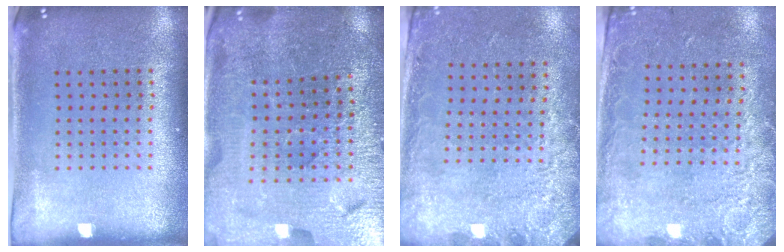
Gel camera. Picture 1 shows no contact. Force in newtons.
{"total": 4.4, "press": 4.2, "slide": 1.1}
{"total": 2.8, "press": 1.9, "slide": 2.1}
{"total": 2.6, "press": 1.9, "slide": 1.8}